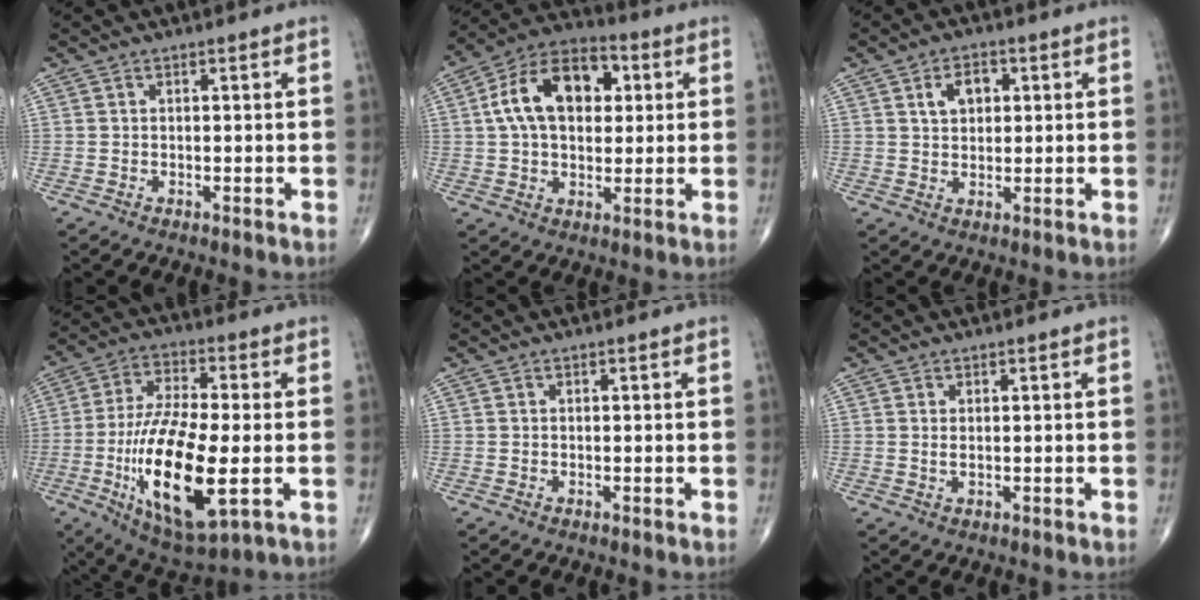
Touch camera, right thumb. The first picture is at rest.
{"total": 16.0, "force": [3.3, 10.0, 12.0], "torque": [-0.185, 0.020, 0.048]}
{"total": 5.3, "force": [1.7, 3.6, 3.5], "torque": [-0.042, 0.002, 0.027]}
{"total": 20.3, "force": [-4.3, 6.7, 18.7], "torque": [-0.366, -0.005, -0.064]}
{"total": 0.0}
{"total": 0.9, "force": [0.2, 0.3, 0.8], "torque": [-0.018, -0.001, 0.007]}